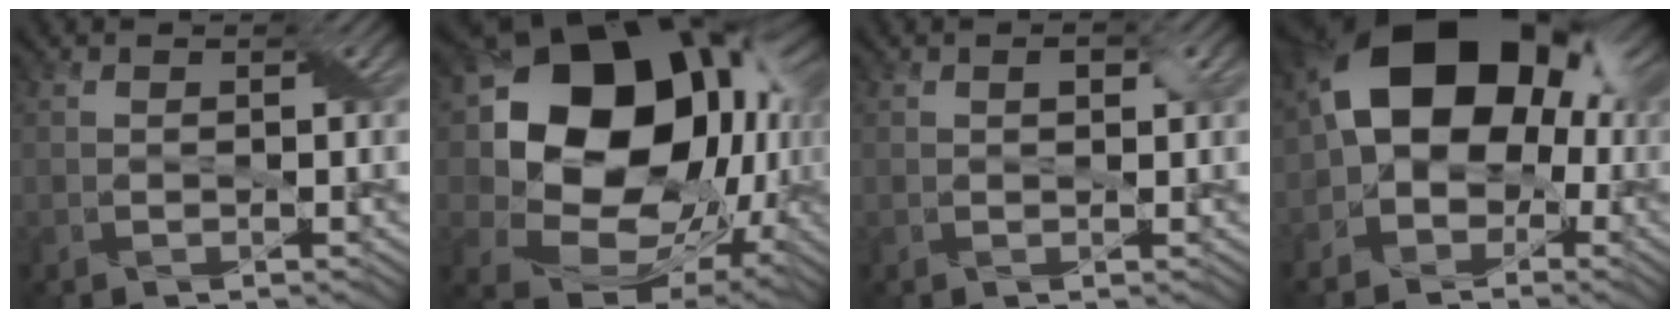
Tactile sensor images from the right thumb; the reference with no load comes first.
{"total": 19.3, "force": [3.1, 15.2, 11.6], "torque": [-0.237, -0.028, 0.084]}
{"total": 1.1, "force": [0.5, 0.5, 0.8], "torque": [-0.012, -0.001, 0.008]}
{"total": 15.2, "force": [0.6, 11.0, 10.5], "torque": [-0.145, 0.001, 0.005]}